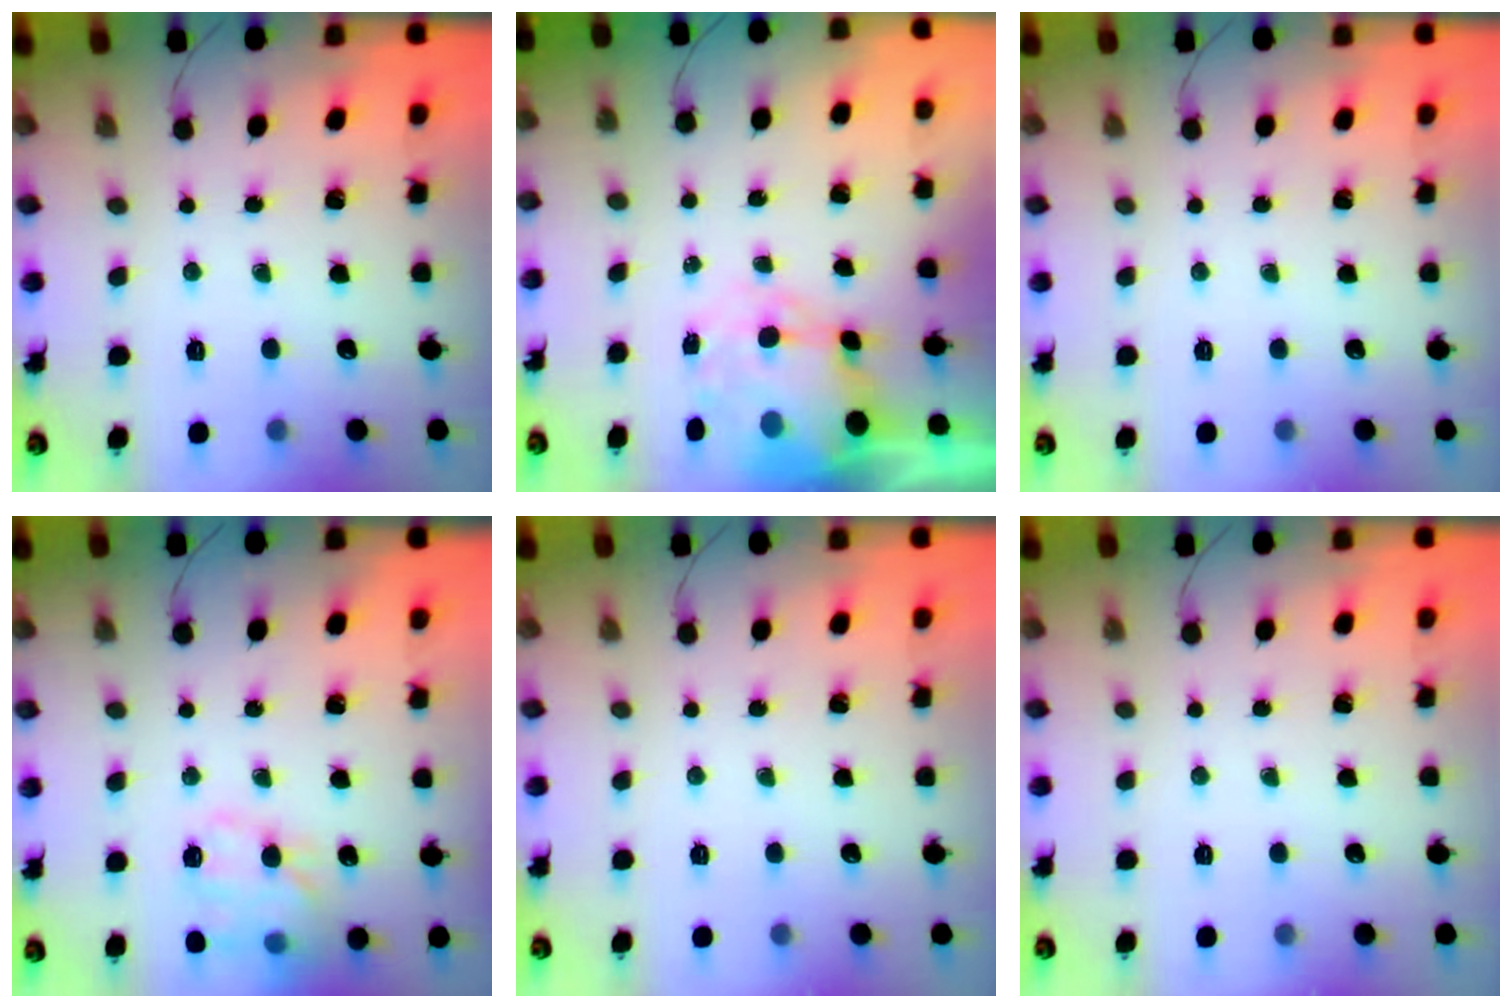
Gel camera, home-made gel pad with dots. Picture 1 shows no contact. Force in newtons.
{"total": 8.9, "press": 8.7, "slide": 1.9}
{"total": 0.0}
{"total": 14.7, "press": 14.5, "slide": 1.9}
{"total": 0.0}
{"total": 0.0}